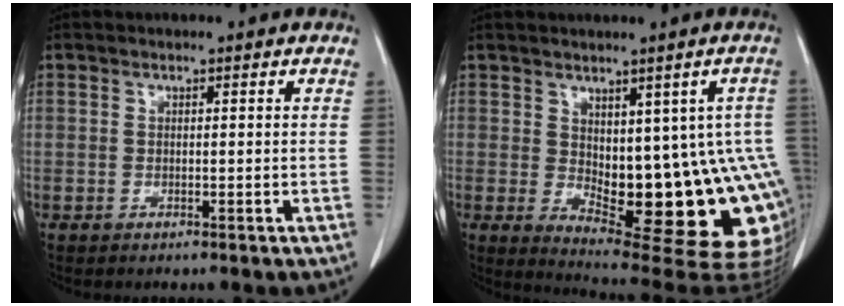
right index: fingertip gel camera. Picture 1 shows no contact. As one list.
[{"total": 18.1, "force": [-2.8, 7.2, 16.4], "torque": [-0.134, 0.009, -0.014]}]